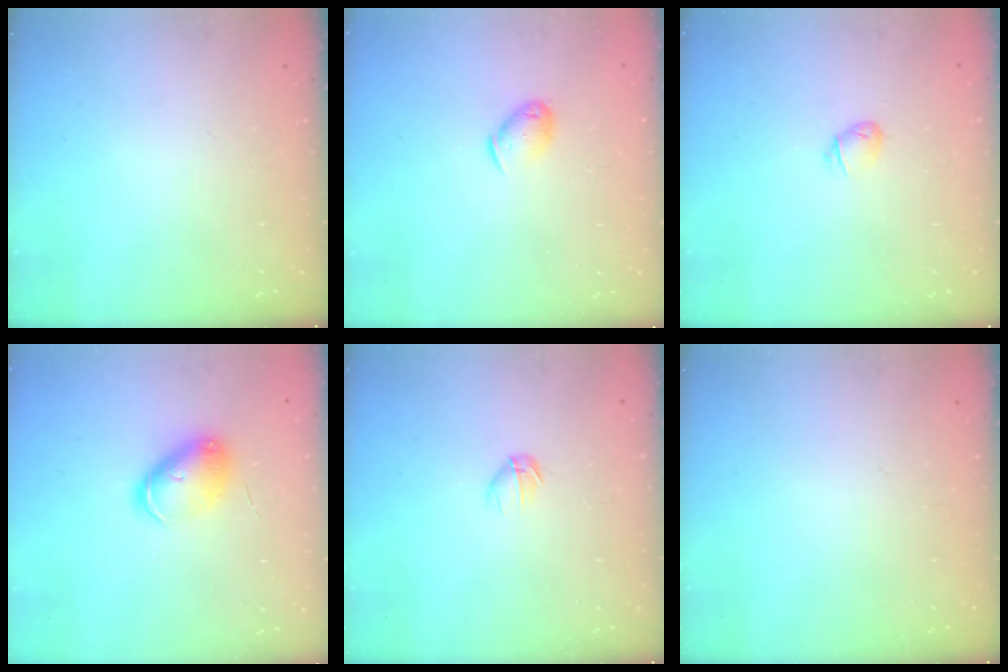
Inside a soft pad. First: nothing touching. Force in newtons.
{"total": 6.4, "press": 6.4, "slide": 0.5}
{"total": 4.3, "press": 4.2, "slide": 1.0}
{"total": 7.2, "press": 7.2, "slide": 0.9}
{"total": 3.7, "press": 3.5, "slide": 1.2}
{"total": 0.0}